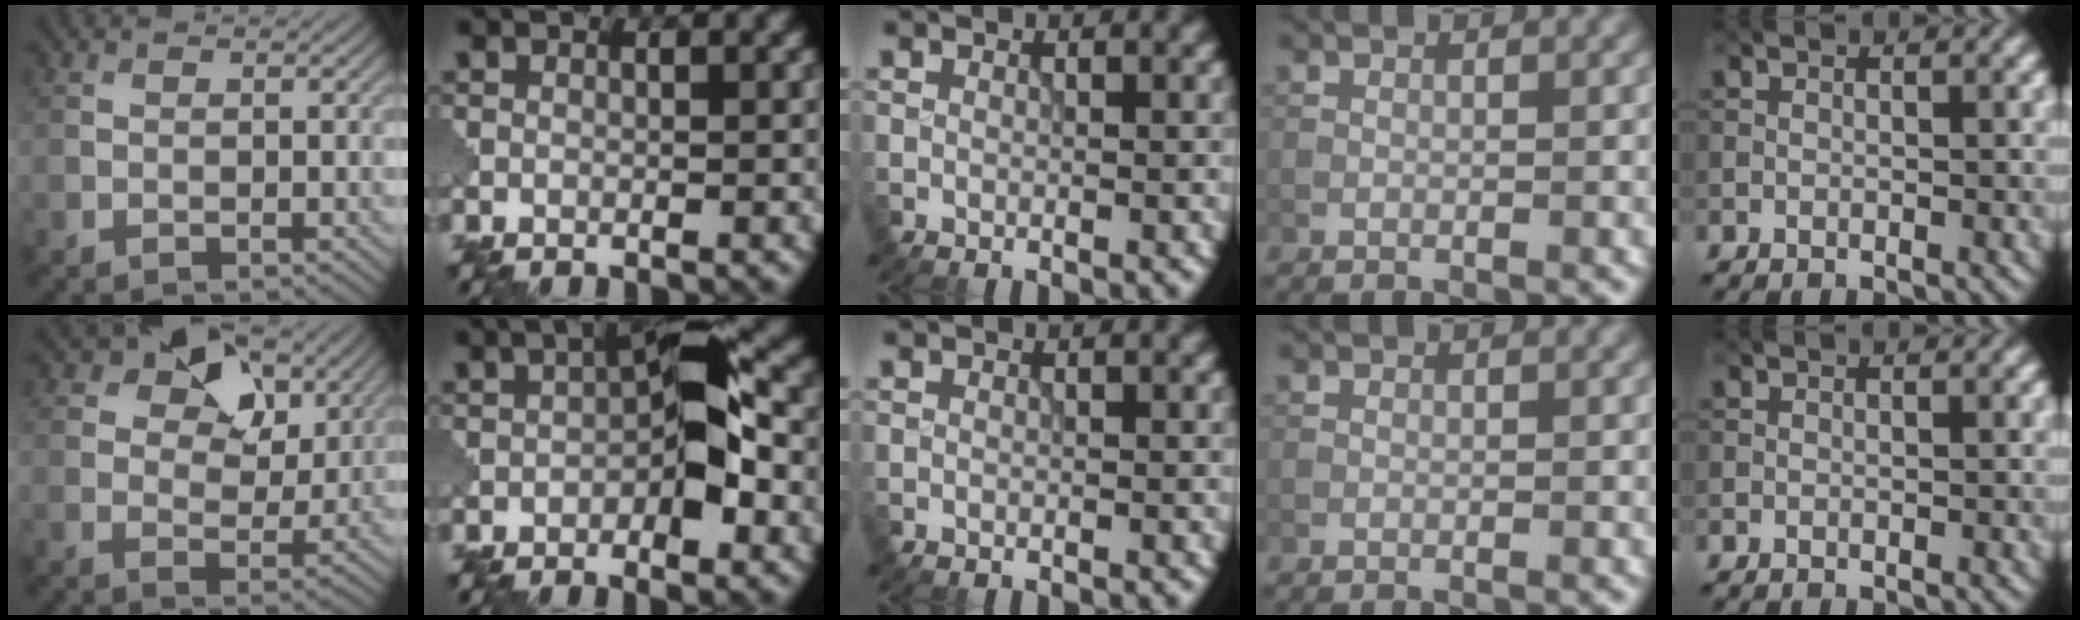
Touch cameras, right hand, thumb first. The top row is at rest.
{"thumb": {"total": 9.8, "force": [5.6, 5.9, 5.5], "torque": [-0.082, -0.002, 0.081]}, "index": {"total": 7.2, "force": [-0.8, 2.9, 6.6], "torque": [-0.096, 0.015, -0.026]}}